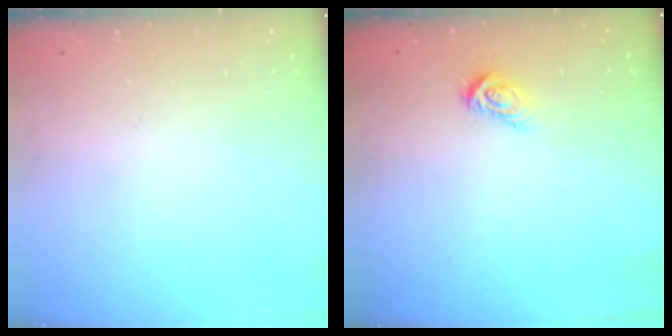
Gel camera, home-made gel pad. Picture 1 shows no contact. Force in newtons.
{"total": 5.5, "press": 5.5, "slide": 0.4}